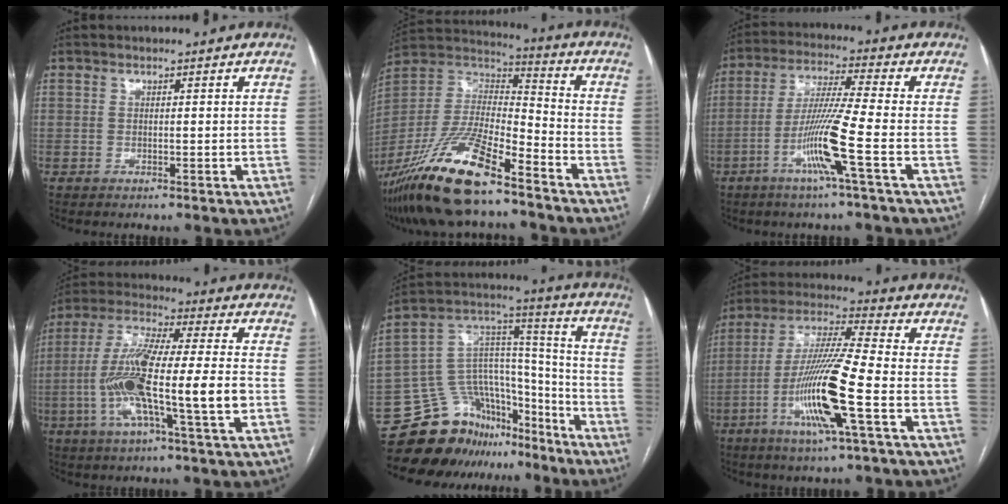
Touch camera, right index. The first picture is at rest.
{"total": 20.5, "force": [-14.3, 4.5, 14.0], "torque": [-0.312, -0.023, -0.269]}
{"total": 10.2, "force": [-4.1, -1.6, 9.2], "torque": [-0.181, -0.009, -0.084]}
{"total": 16.4, "force": [-3.3, 1.2, 16.0], "torque": [-0.312, 0.002, -0.065]}
{"total": 16.6, "force": [-13.5, 9.0, 3.8], "torque": [-0.057, 0.086, -0.223]}
{"total": 15.0, "force": [-5.0, 0.0, 14.1], "torque": [-0.283, -0.010, -0.100]}